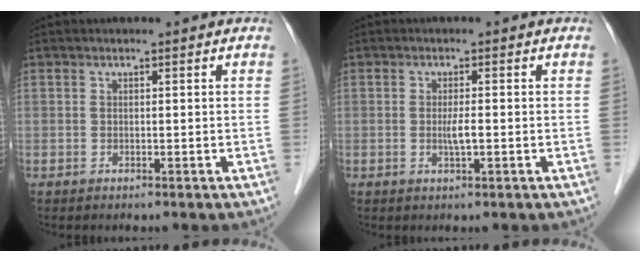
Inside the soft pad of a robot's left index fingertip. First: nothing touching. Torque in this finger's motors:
{"motor_torque": [0.36, 0.02, 0.03, 0.03]}